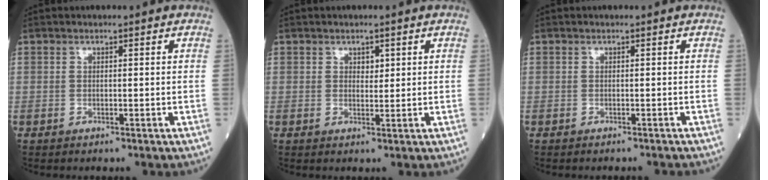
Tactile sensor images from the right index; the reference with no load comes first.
{"total": 1.4, "force": [0.7, 0.9, 0.9], "torque": [-0.008, -0.003, 0.010]}
{"total": 2.4, "force": [-2.3, 0.4, 0.5], "torque": [-0.006, -0.006, -0.029]}